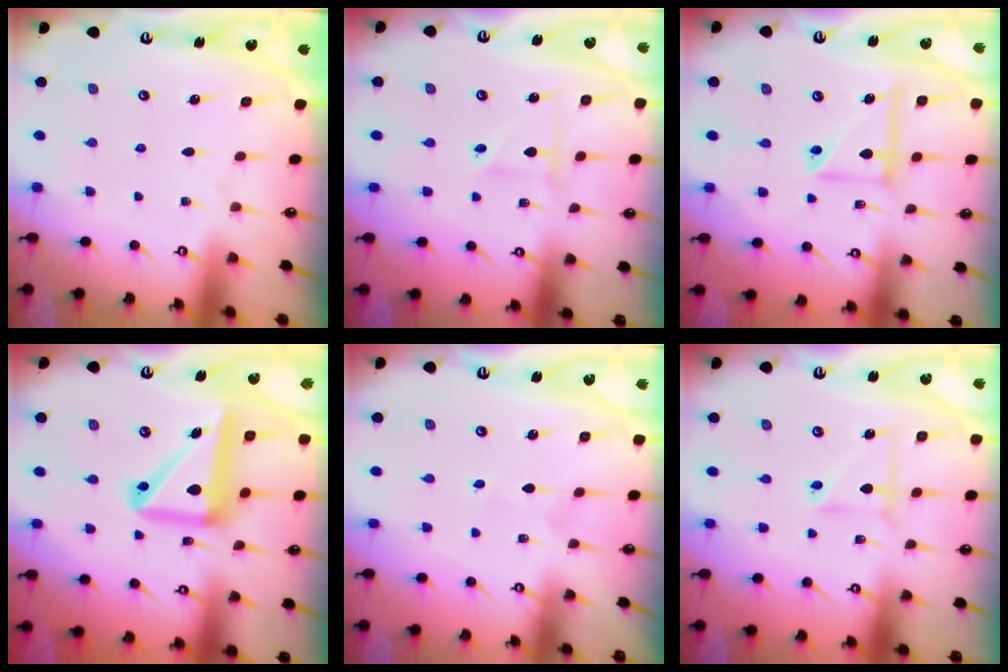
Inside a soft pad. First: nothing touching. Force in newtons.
{"total": 2.5, "press": 2.5, "slide": 0.1}
{"total": 10.5, "press": 10.4, "slide": 1.3}
{"total": 15.0, "press": 14.9, "slide": 2.1}
{"total": 1.5, "press": 1.4, "slide": 0.1}
{"total": 4.3, "press": 4.2, "slide": 0.4}